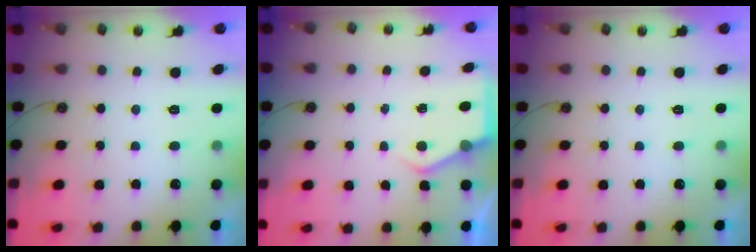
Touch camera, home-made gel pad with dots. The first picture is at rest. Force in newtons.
{"total": 5.2, "press": 5.2, "slide": 0.5}
{"total": 0.0}